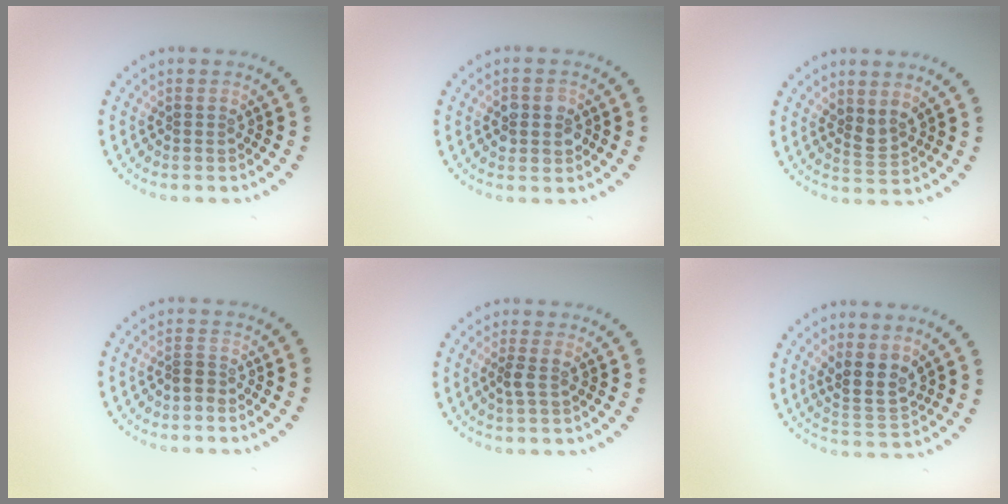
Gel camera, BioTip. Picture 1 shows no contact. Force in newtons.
{"total": 2.4, "press": 2.4, "slide": 0.3}
{"total": 1.9, "press": 1.4, "slide": 1.2}
{"total": 1.0, "press": 0.7, "slide": 0.7}
{"total": 1.3, "press": 1.1, "slide": 0.6}
{"total": 3.4, "press": 2.9, "slide": 1.8}